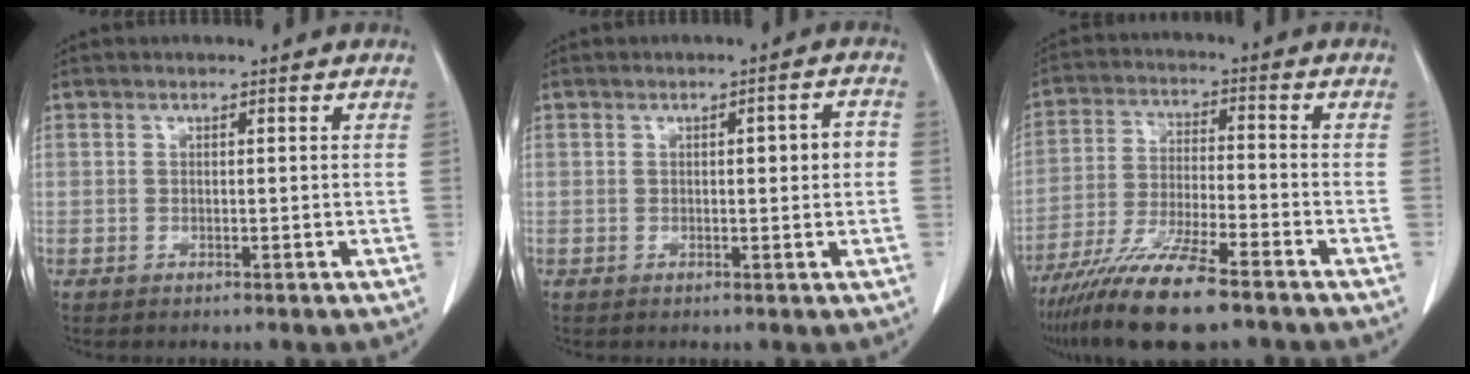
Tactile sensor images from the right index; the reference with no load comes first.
{"total": 3.4, "force": [0.2, 0.8, 3.3], "torque": [-0.045, 0.007, 0.002]}
{"total": 12.8, "force": [-9.5, 1.0, 8.6], "torque": [-0.164, -0.034, -0.168]}